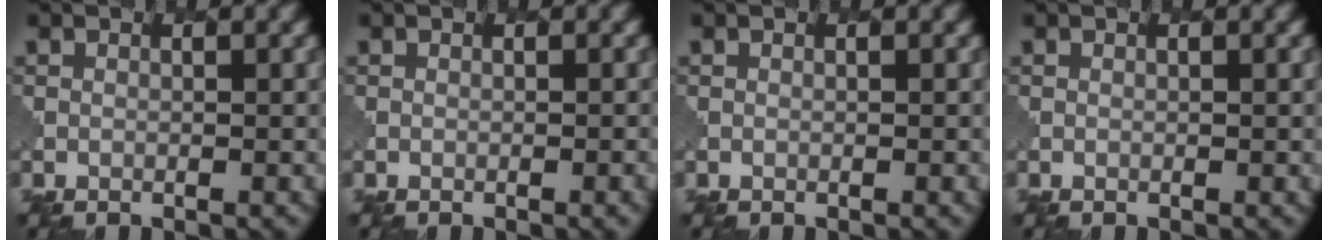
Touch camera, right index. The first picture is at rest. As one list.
[{"total": 1.2, "force": [-0.6, 0.3, 1.0], "torque": [-0.005, 0.002, -0.004]}, {"total": 0.0}, {"total": 0.0}]